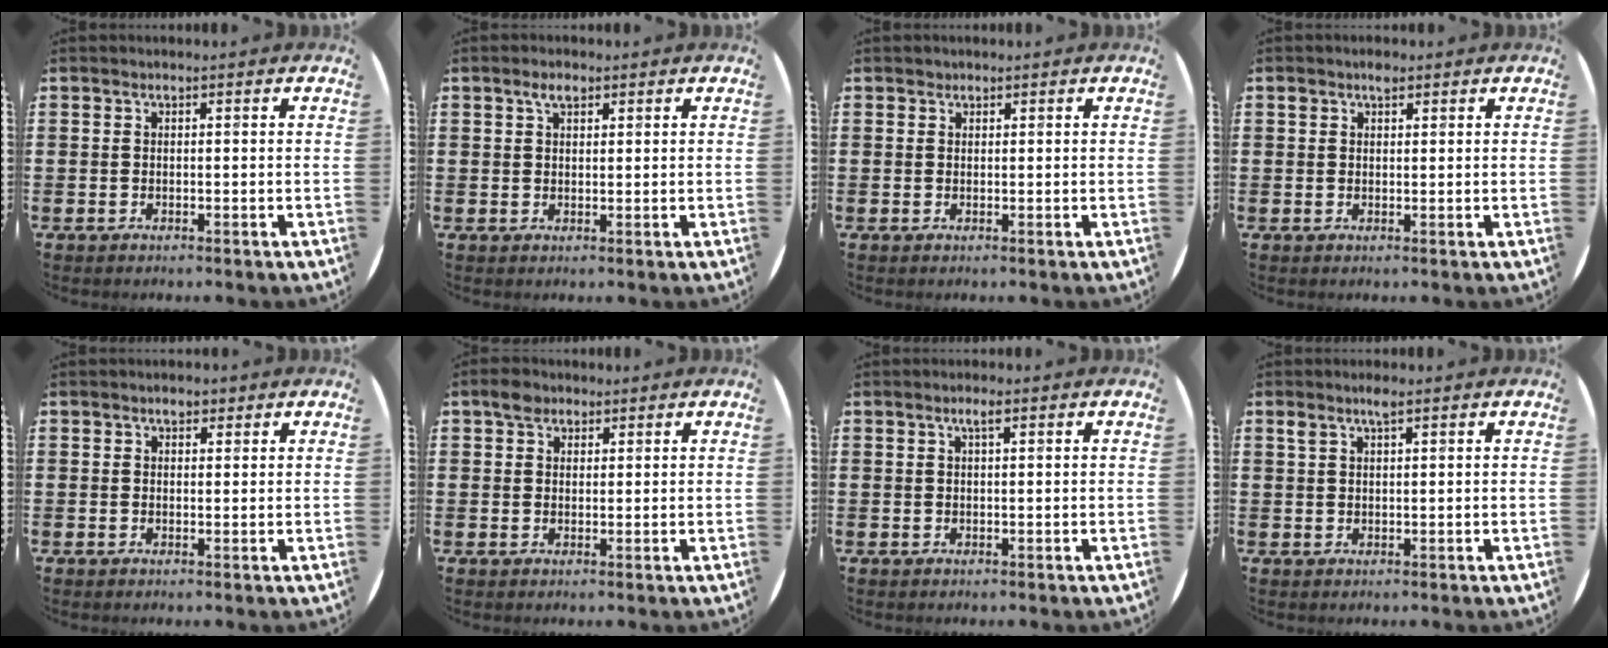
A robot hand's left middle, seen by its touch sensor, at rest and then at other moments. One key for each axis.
{"total": 2.1, "fx": 1.5, "fy": 1.0, "fz": 1.2, "tx": -0.017, "ty": 0.003, "tz": 0.025}
{"total": 0.5, "fx": 0.4, "fy": 0.2, "fz": -0.1, "tx": 0.003, "ty": 0.004, "tz": 0.008}
{"total": 1.7, "fx": 1.1, "fy": 1.0, "fz": 0.7, "tx": 0.001, "ty": 0.000, "tz": 0.018}
{"total": 1.6, "fx": 1.3, "fy": 0.7, "fz": 0.5, "tx": -0.003, "ty": 0.002, "tz": 0.023}
{"total": 2.5, "fx": 2.0, "fy": 1.5, "fz": 0.7, "tx": 0.000, "ty": 0.001, "tz": 0.034}
{"total": 1.4, "fx": 0.7, "fy": 0.2, "fz": 1.2, "tx": -0.023, "ty": 0.005, "tz": 0.011}
{"total": 2.1, "fx": 1.5, "fy": 0.4, "fz": 1.3, "tx": -0.027, "ty": 0.005, "tz": 0.026}